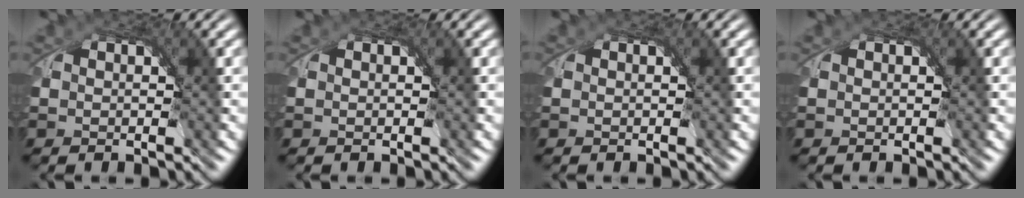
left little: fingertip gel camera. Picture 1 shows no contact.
{"total": 0.0}
{"total": 0.0}
{"total": 0.0}